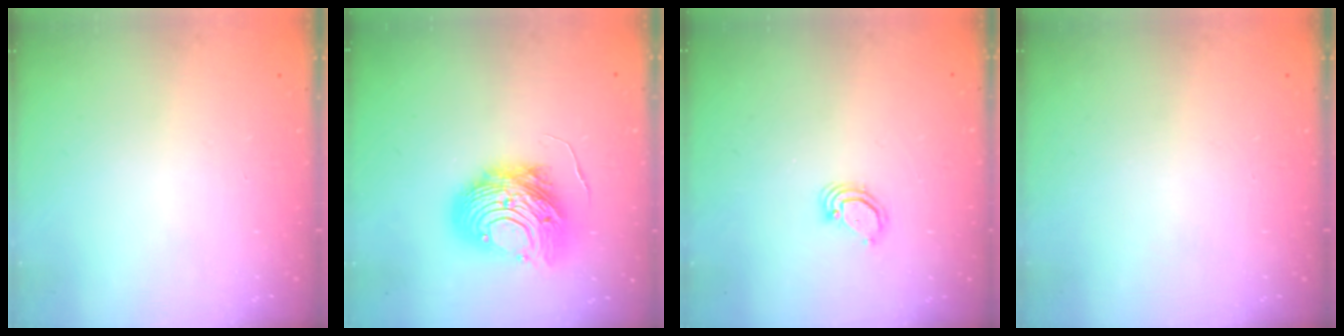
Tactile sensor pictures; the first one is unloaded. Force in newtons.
{"total": 15.5, "press": 15.4, "slide": 1.3}
{"total": 3.6, "press": 3.6, "slide": 0.2}
{"total": 0.0}